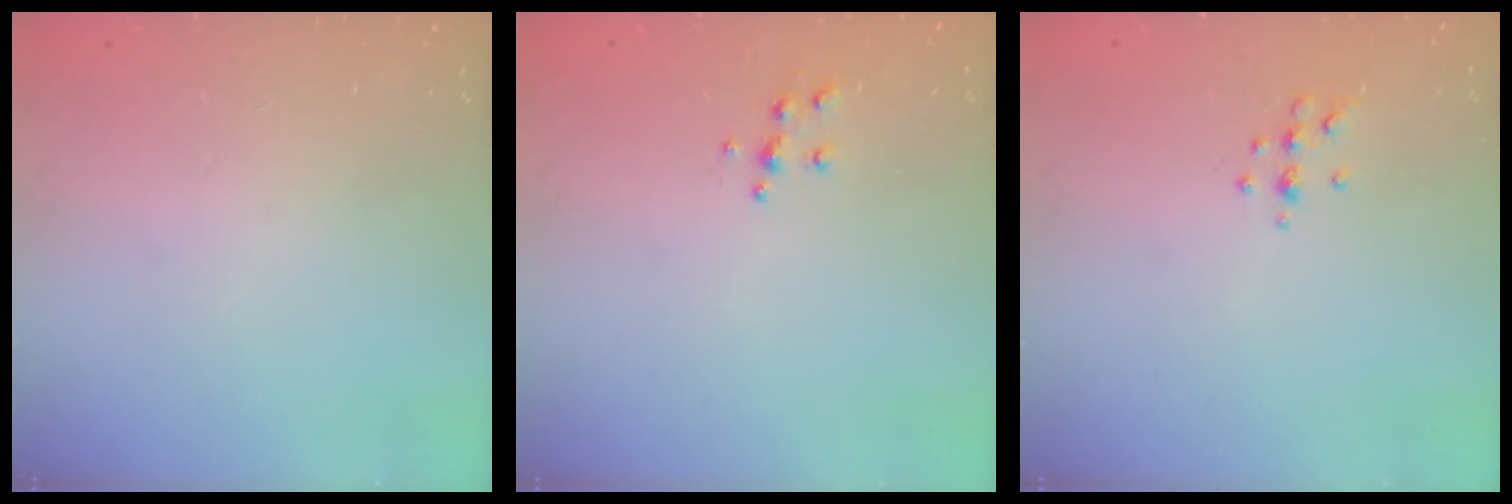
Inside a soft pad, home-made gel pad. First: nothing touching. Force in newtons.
{"total": 5.5, "press": 5.5, "slide": 0.5}
{"total": 4.8, "press": 4.4, "slide": 1.8}